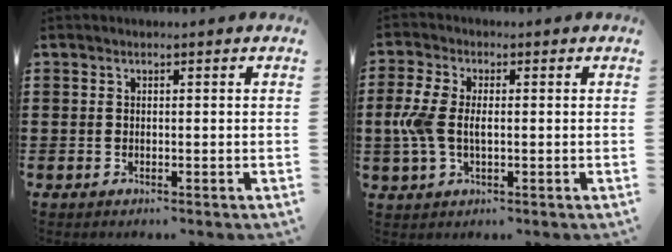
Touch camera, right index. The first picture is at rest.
{"total": 5.9, "force": [-0.2, 3.2, 5.0], "torque": [-0.129, -0.003, -0.014]}